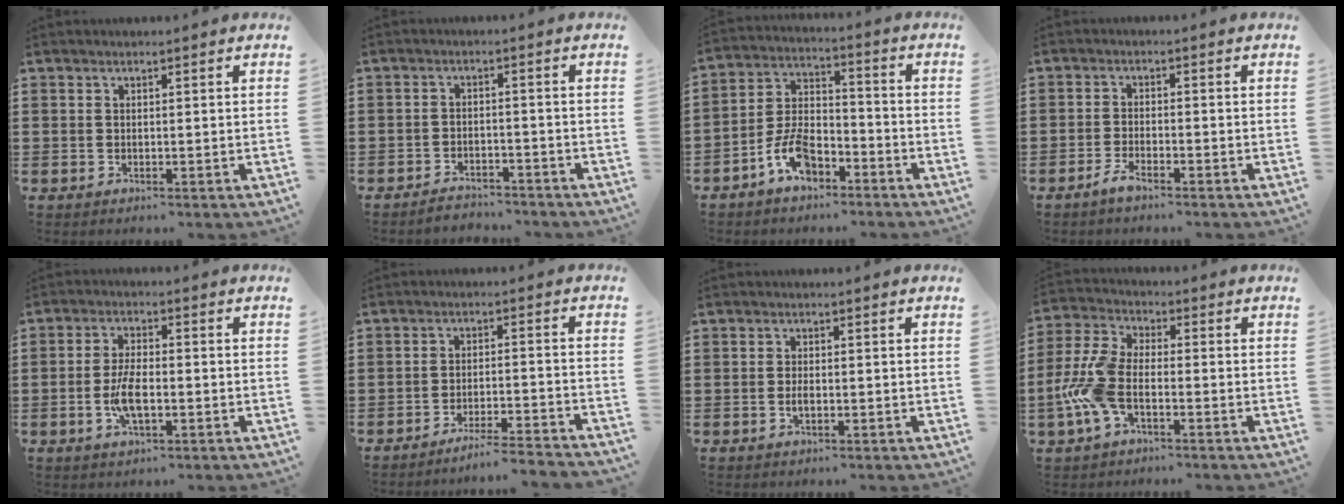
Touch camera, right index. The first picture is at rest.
{"total": 2.8, "force": [-2.7, 0.4, 0.0], "torque": [-0.008, 0.003, -0.059]}
{"total": 7.4, "force": [-4.5, 3.7, 4.6], "torque": [-0.108, 0.012, -0.091]}
{"total": 2.3, "force": [-1.9, 0.4, 1.2], "torque": [-0.037, -0.001, -0.041]}
{"total": 5.7, "force": [-1.4, 2.2, 5.1], "torque": [-0.114, -0.003, -0.031]}
{"total": 4.4, "force": [-4.1, -0.6, 1.4], "torque": [-0.024, -0.008, -0.083]}
{"total": 1.6, "force": [-0.4, 0.6, 1.4], "torque": [-0.027, 0.000, -0.007]}
{"total": 8.7, "force": [-2.7, 4.2, 7.2], "torque": [-0.183, -0.009, -0.055]}